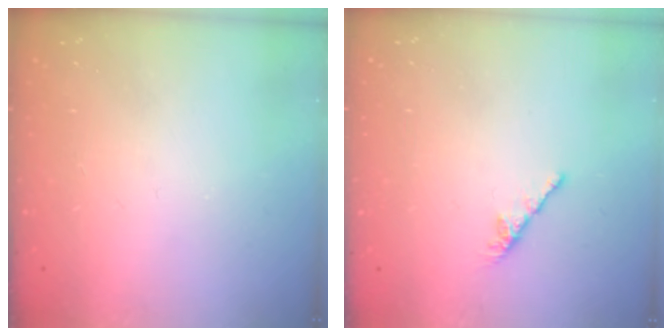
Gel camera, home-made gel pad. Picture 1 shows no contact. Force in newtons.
{"total": 0.0}